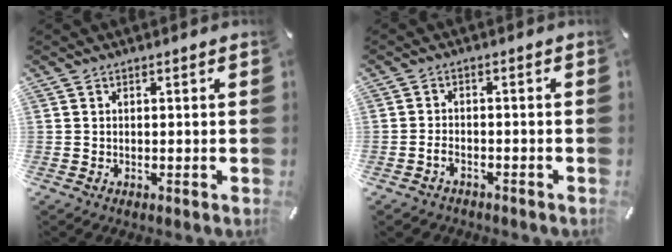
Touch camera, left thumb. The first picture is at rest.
{"total": 2.8, "force": [-1.7, 1.8, 1.3], "torque": [-0.032, 0.007, -0.036]}